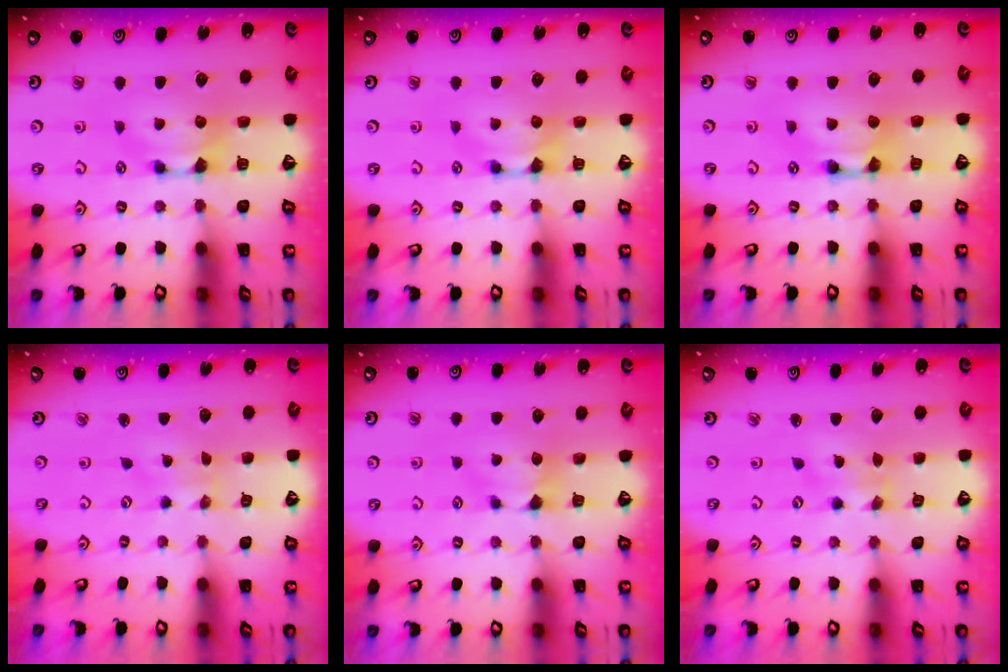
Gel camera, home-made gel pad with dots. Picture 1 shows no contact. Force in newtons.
{"total": 0.0}
{"total": 2.0, "press": 2.0, "slide": 0.1}
{"total": 4.1, "press": 4.0, "slide": 0.9}
{"total": 0.9, "press": 0.8, "slide": 0.5}
{"total": 2.3, "press": 2.1, "slide": 0.9}